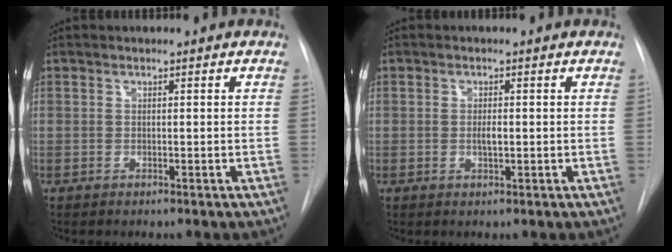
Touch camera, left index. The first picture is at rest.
{"total": 1.4, "force": [-0.1, 0.4, 1.4], "torque": [-0.025, -0.002, -0.002]}